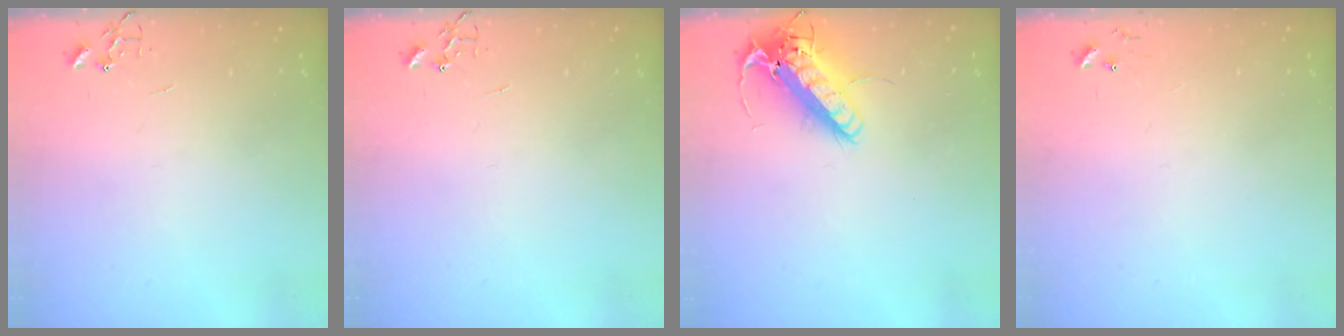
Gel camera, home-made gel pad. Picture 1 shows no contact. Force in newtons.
{"total": 0.0}
{"total": 16.2, "press": 15.9, "slide": 3.2}
{"total": 4.7, "press": 4.7, "slide": 0.4}